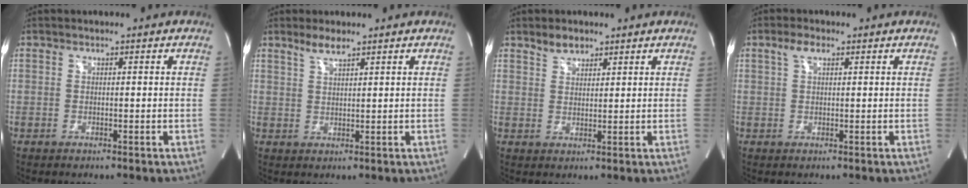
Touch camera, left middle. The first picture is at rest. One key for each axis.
{"total": 2.6, "fx": 2.1, "fy": 0.2, "fz": 1.5, "tx": -0.036, "ty": 0.003, "tz": 0.042}
{"total": 2.8, "fx": 2.2, "fy": 1.4, "fz": 1.0, "tx": -0.020, "ty": 0.005, "tz": 0.042}
{"total": 2.4, "fx": 1.3, "fy": 0.9, "fz": 1.8, "tx": -0.042, "ty": 0.013, "tz": 0.027}